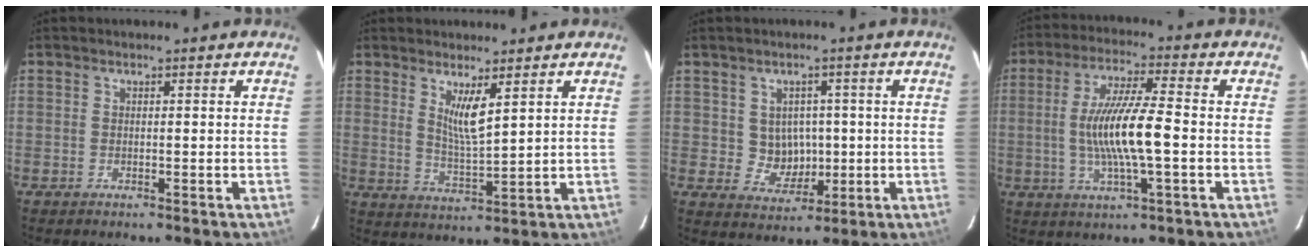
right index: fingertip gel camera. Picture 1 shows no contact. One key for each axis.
{"total": 5.6, "fx": 3.1, "fy": 0.8, "fz": 4.6, "tx": -0.085, "ty": -0.016, "tz": 0.059}
{"total": 5.6, "fx": 0.4, "fy": 5.3, "fz": 1.7, "tx": -0.035, "ty": 0.011, "tz": 0.020}
{"total": 11.9, "fx": -1.4, "fy": 1.5, "fz": 11.7, "tx": -0.224, "ty": -0.002, "tz": -0.023}